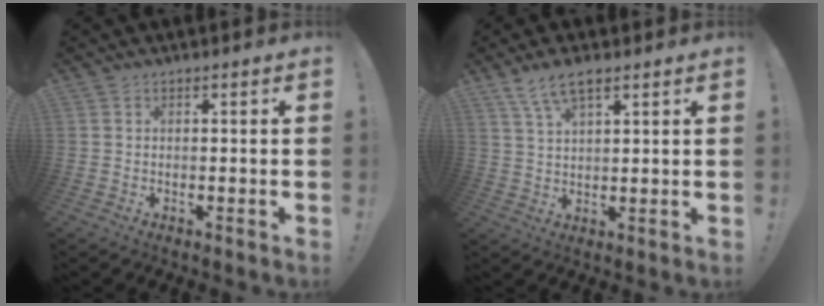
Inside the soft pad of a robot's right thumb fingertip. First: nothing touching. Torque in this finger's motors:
{"motor_torque": [0.00, 0.00, -0.24, 0.28, 0.00]}